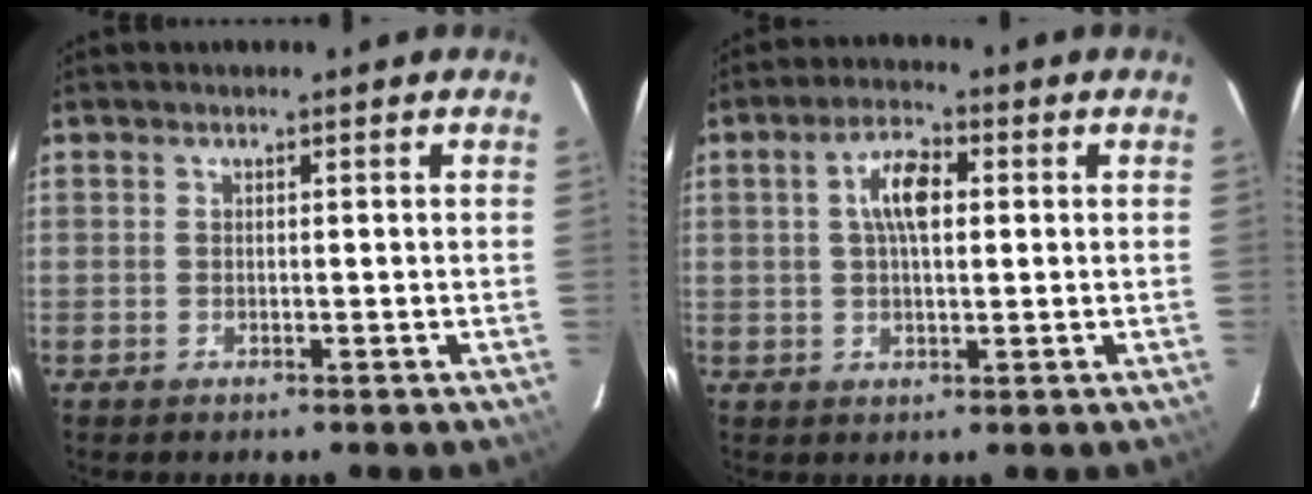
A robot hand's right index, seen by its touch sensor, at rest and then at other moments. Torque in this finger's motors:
{"motor_torque": [0.21, -0.07, 0.19, 0.07]}